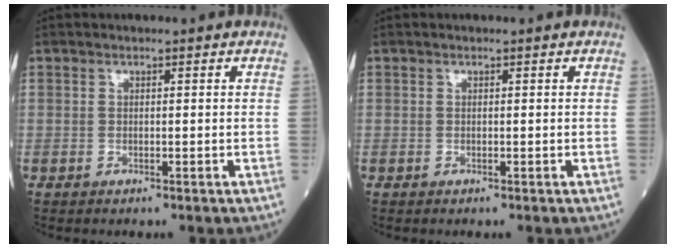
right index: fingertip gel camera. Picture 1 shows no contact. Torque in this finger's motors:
{"motor_torque": [0.00, 0.00, 0.00, 0.00]}